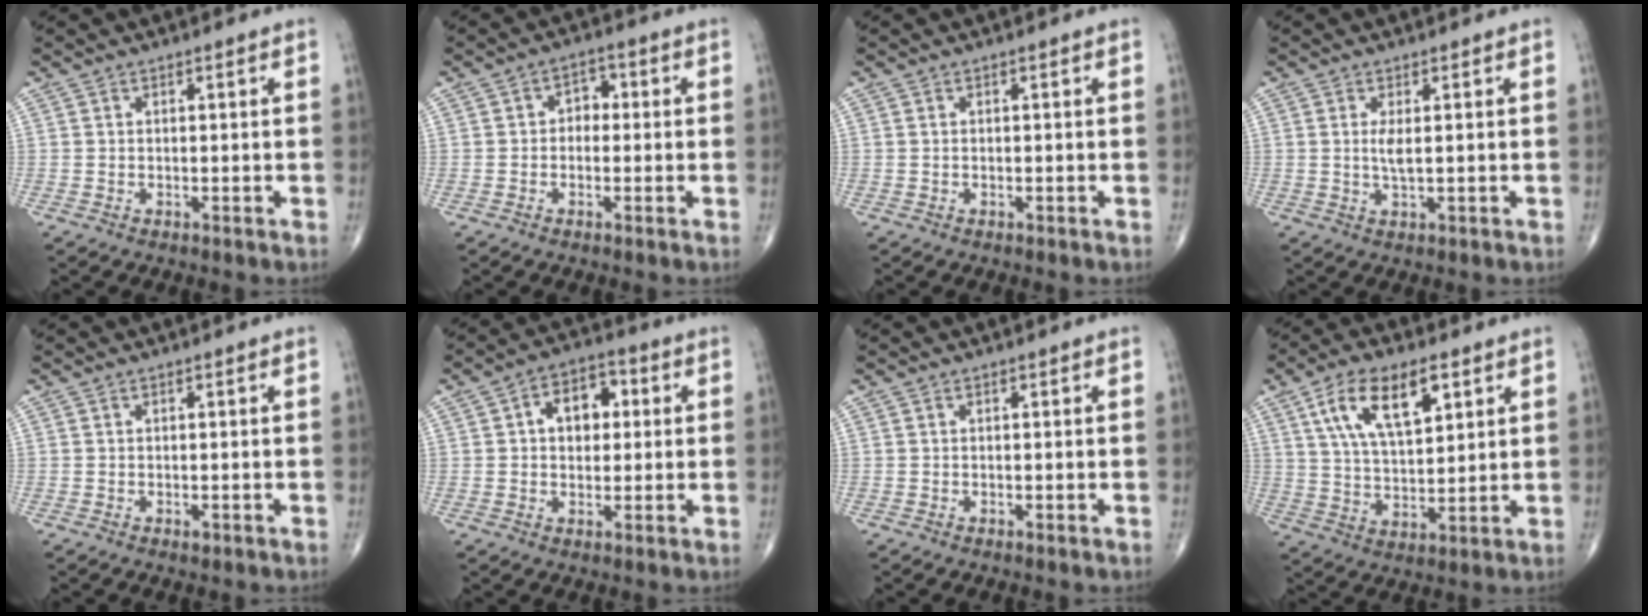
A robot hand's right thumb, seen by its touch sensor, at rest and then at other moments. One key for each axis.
{"total": 3.4, "fx": 0.0, "fy": 2.6, "fz": 2.1, "tx": -0.008, "ty": 0.014, "tz": -0.011}
{"total": 0.0}
{"total": 2.5, "fx": 0.4, "fy": 0.5, "fz": 2.4, "tx": -0.053, "ty": -0.008, "tz": 0.013}
{"total": 0.7, "fx": -0.3, "fy": 0.4, "fz": 0.6, "tx": -0.006, "ty": -0.001, "tz": -0.004}
{"total": 8.6, "fx": 1.7, "fy": 5.8, "fz": 6.1, "tx": -0.063, "ty": 0.014, "tz": 0.020}
{"total": 0.0}
{"total": 13.7, "fx": 6.1, "fy": 6.2, "fz": 10.5, "tx": -0.174, "ty": -0.016, "tz": 0.113}